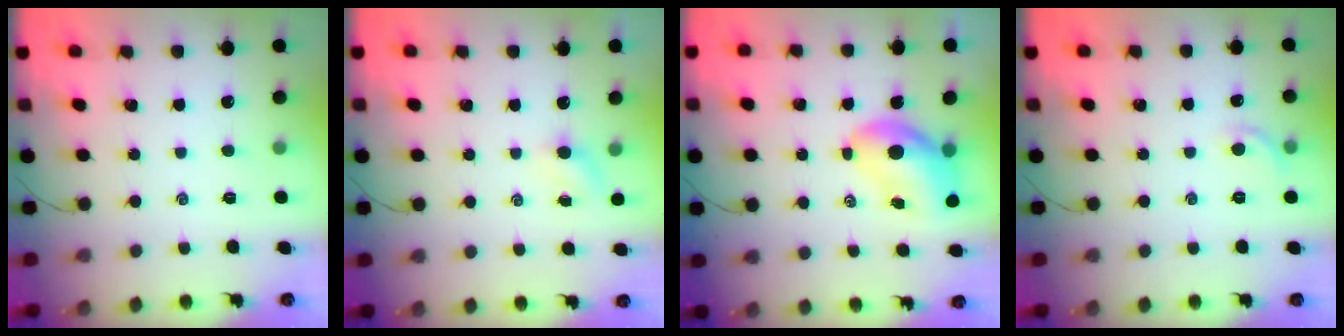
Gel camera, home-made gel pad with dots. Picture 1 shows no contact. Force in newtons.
{"total": 3.5, "press": 3.5, "slide": 0.8}
{"total": 8.4, "press": 8.3, "slide": 1.3}
{"total": 4.7, "press": 4.5, "slide": 1.2}